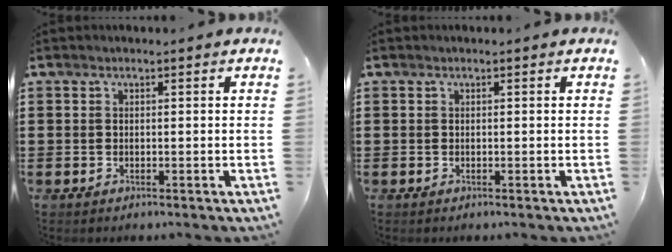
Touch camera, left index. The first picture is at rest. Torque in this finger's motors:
{"motor_torque": [-0.01, -0.01, 0.00, 0.00]}